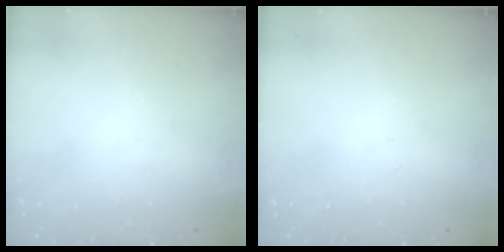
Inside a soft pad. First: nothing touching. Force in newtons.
{"total": 0.0}